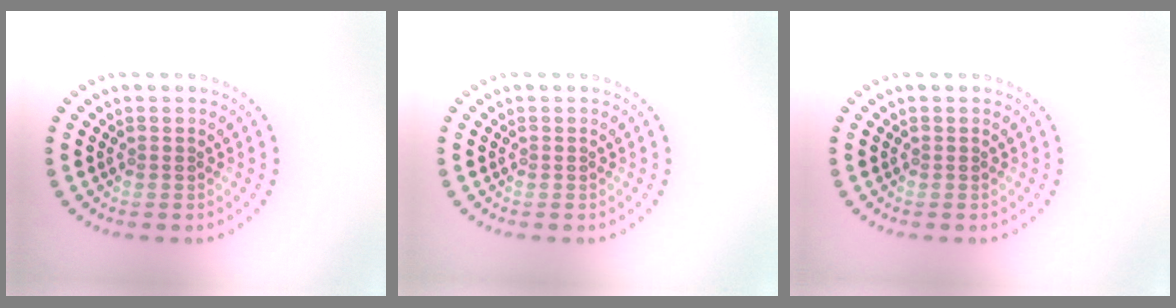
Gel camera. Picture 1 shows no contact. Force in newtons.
{"total": 0.0}
{"total": 0.0}